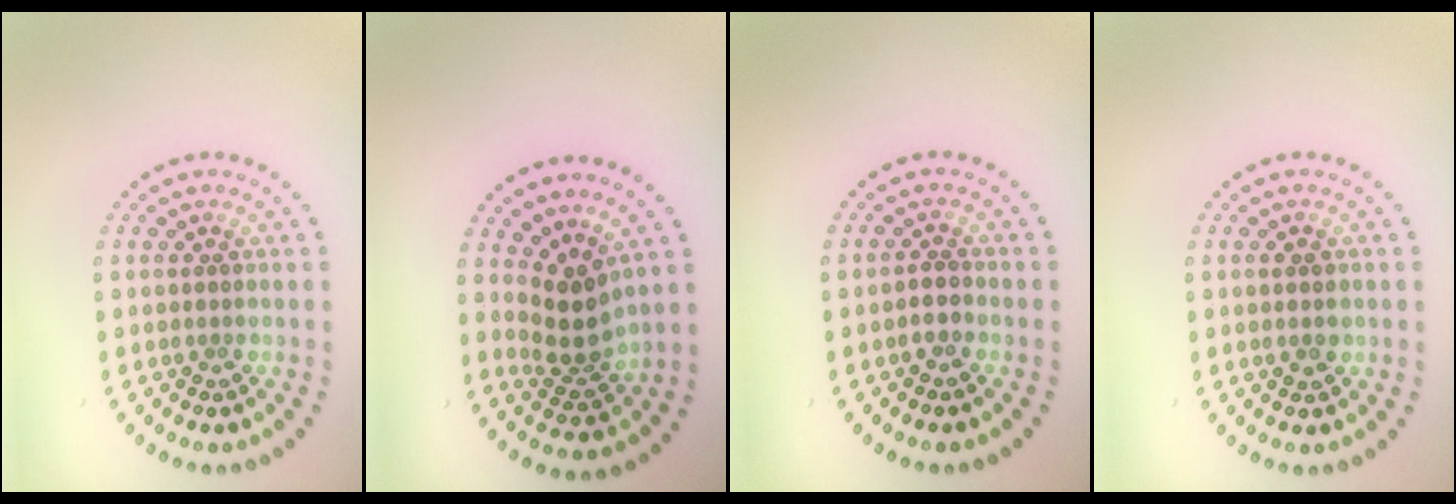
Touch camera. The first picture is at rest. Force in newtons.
{"total": 3.2, "press": 2.4, "slide": 2.1}
{"total": 1.2, "press": 1.1, "slide": 0.6}
{"total": 0.9, "press": 0.9, "slide": 0.1}